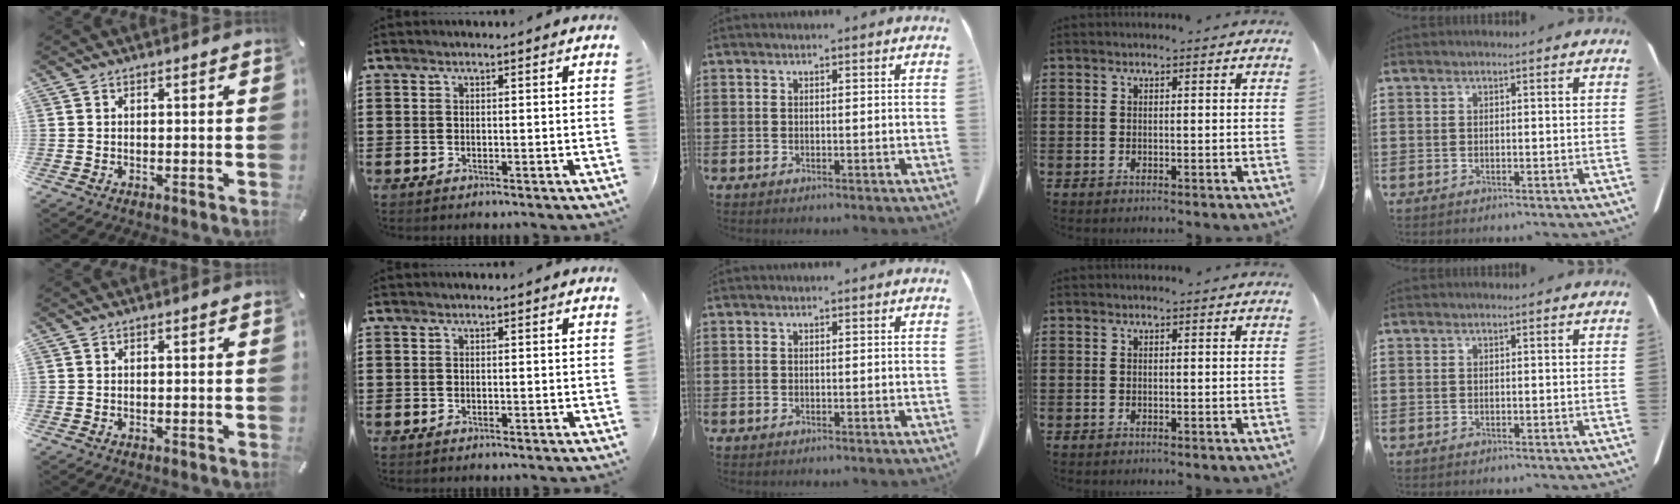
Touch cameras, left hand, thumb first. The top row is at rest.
{}